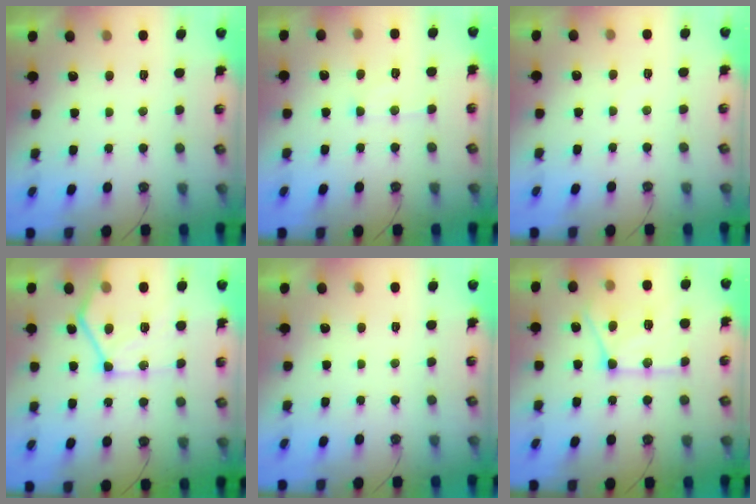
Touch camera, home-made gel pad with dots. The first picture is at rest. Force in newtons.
{"total": 8.0, "press": 8.0, "slide": 0.7}
{"total": 3.2, "press": 3.1, "slide": 0.5}
{"total": 18.1, "press": 18.0, "slide": 2.1}
{"total": 0.0}
{"total": 17.5, "press": 17.4, "slide": 1.8}